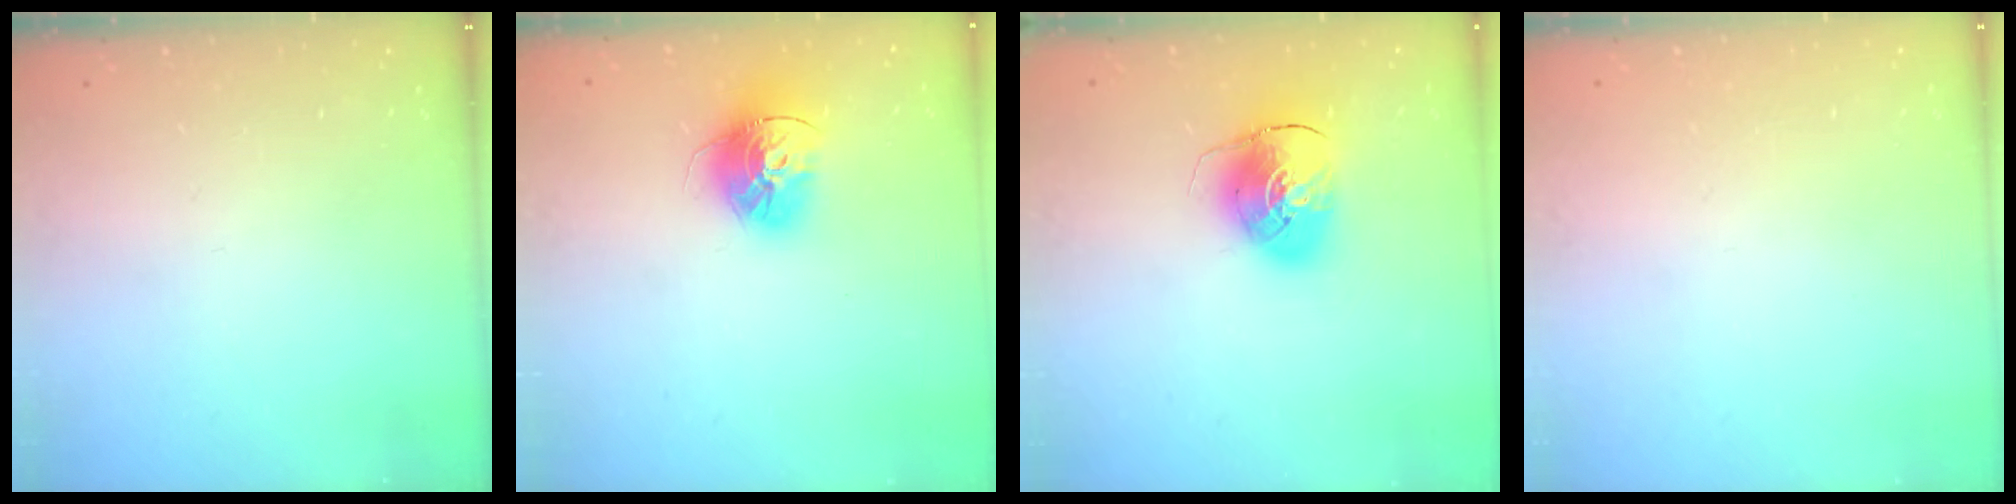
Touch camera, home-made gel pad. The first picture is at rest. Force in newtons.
{"total": 15.1, "press": 15.0, "slide": 1.5}
{"total": 10.4, "press": 10.3, "slide": 1.8}
{"total": 0.7, "press": 0.7, "slide": 0.3}